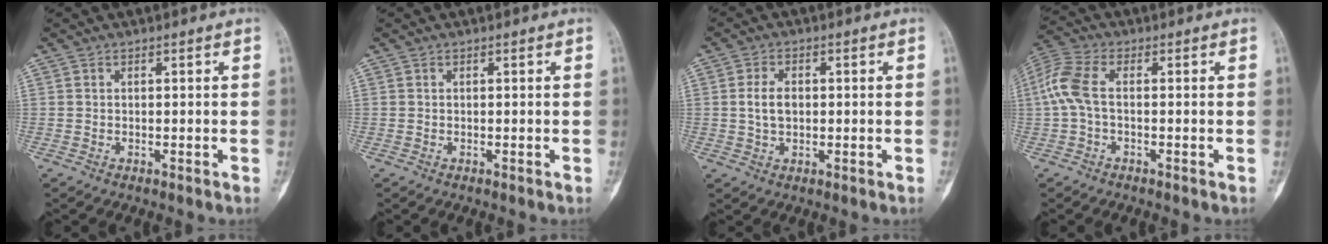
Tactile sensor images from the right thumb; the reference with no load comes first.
{"total": 0.0}
{"total": 4.3, "force": [0.2, 2.8, 3.3], "torque": [-0.058, 0.006, 0.001]}
{"total": 6.8, "force": [-0.4, 3.3, 6.0], "torque": [-0.152, 0.022, -0.017]}